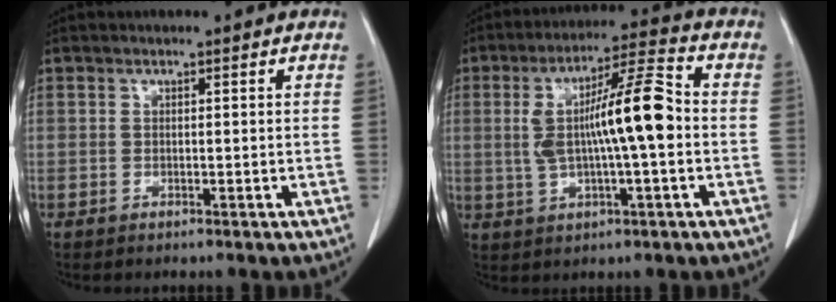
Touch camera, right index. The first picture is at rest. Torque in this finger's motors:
{"motor_torque": [0.71, 0.18, 0.43, 0.21]}